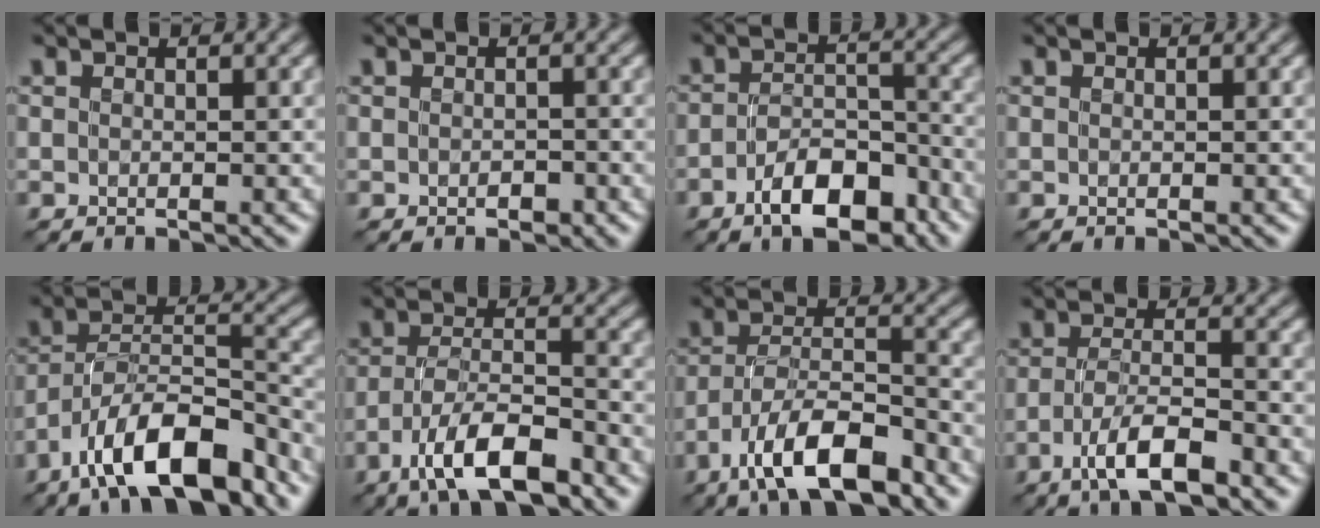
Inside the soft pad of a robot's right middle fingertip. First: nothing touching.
{"total": 0.7, "force": [-0.3, 0.5, 0.4], "torque": [-0.007, 0.000, -0.006]}
{"total": 6.2, "force": [-3.8, 2.6, 4.2], "torque": [-0.068, 0.003, -0.065]}
{"total": 0.0}
{"total": 10.2, "force": [-7.0, 3.5, 6.6], "torque": [-0.101, 0.017, -0.132]}
{"total": 7.9, "force": [-5.1, 2.5, 5.5], "torque": [-0.095, 0.004, -0.094]}
{"total": 9.3, "force": [-6.0, 3.1, 6.4], "torque": [-0.106, 0.007, -0.113]}
{"total": 5.5, "force": [-3.4, 1.4, 4.1], "torque": [-0.078, 0.003, -0.064]}